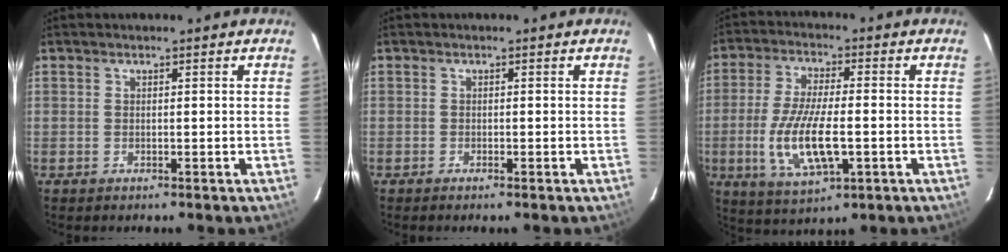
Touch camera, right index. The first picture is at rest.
{"total": 0.7, "force": [-0.6, 0.0, 0.4], "torque": [-0.008, -0.001, -0.011]}
{"total": 12.8, "force": [-2.9, 4.3, 11.7], "torque": [-0.241, -0.014, -0.051]}